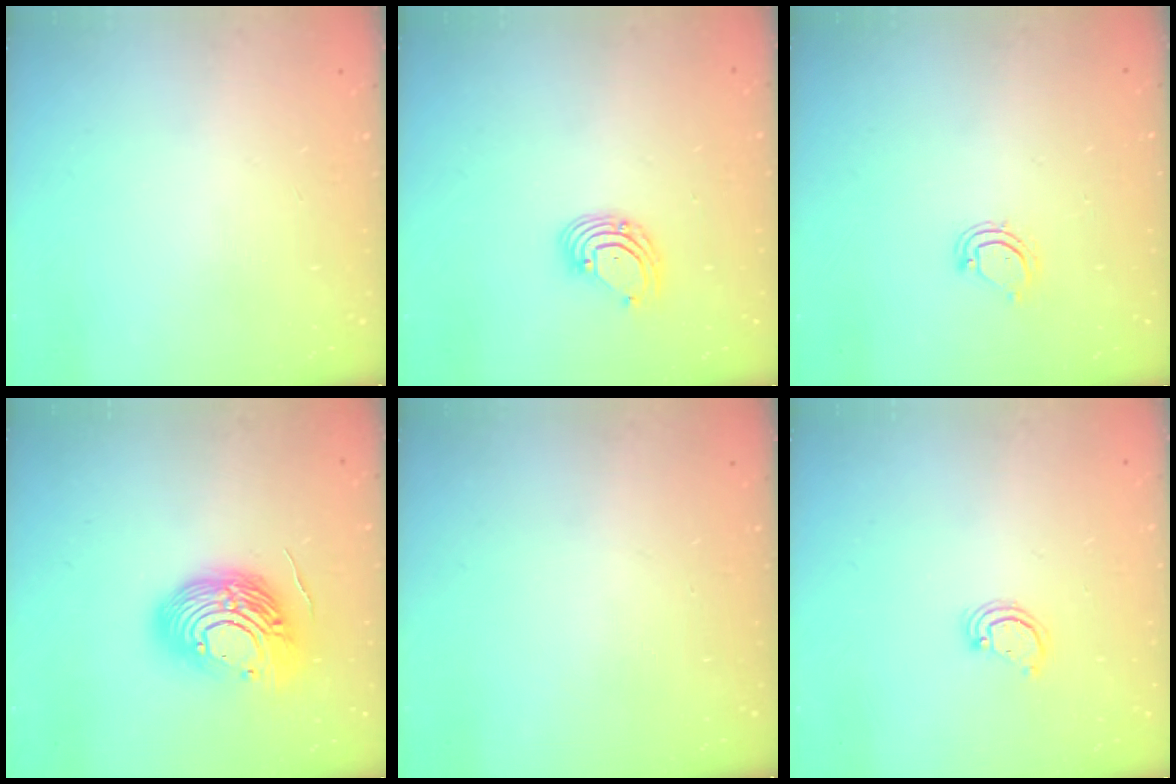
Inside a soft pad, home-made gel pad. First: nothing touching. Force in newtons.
{"total": 4.8, "press": 4.7, "slide": 0.5}
{"total": 4.4, "press": 4.4, "slide": 0.2}
{"total": 17.3, "press": 17.3, "slide": 1.4}
{"total": 0.0}
{"total": 2.6, "press": 2.6, "slide": 0.3}